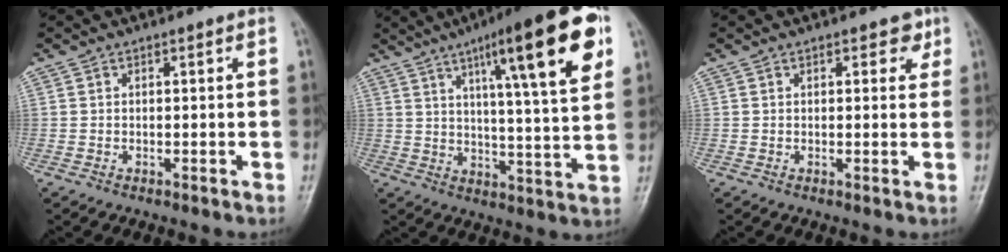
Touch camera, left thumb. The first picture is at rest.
{"total": 20.8, "force": [9.4, 3.7, 18.2], "torque": [-0.247, -0.017, 0.135]}
{"total": 2.7, "force": [1.4, 1.6, 1.7], "torque": [-0.003, -0.003, 0.013]}